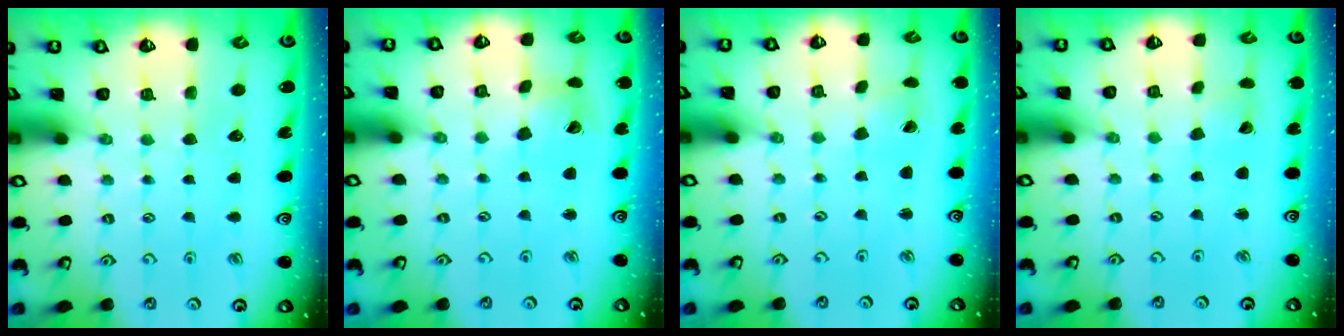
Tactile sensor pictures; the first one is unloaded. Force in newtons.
{"total": 5.0, "press": 4.9, "slide": 0.9}
{"total": 1.0, "press": 1.0, "slide": 0.1}
{"total": 2.3, "press": 2.3, "slide": 0.1}